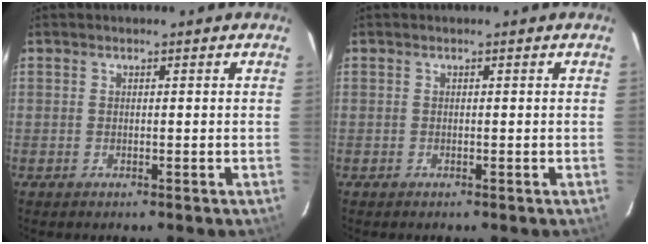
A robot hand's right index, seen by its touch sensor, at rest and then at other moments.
{"total": 0.0}